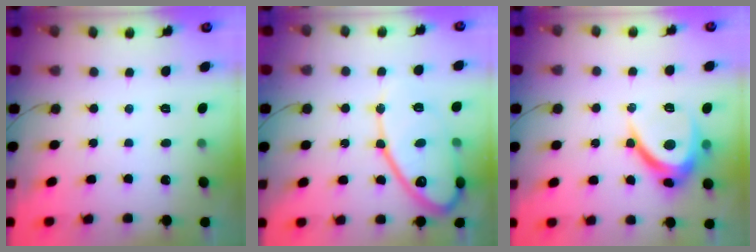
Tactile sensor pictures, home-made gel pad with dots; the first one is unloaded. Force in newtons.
{"total": 17.4, "press": 17.3, "slide": 1.2}
{"total": 10.6, "press": 10.6, "slide": 0.6}